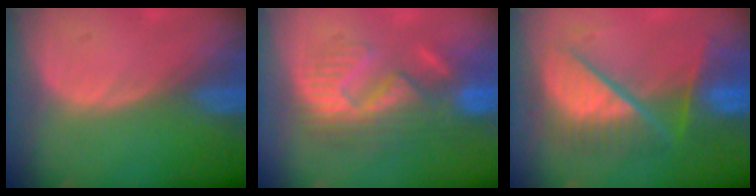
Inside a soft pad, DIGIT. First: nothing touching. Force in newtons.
{"total": 9.2, "press": 9.1, "slide": 1.7}
{"total": 10.4, "press": 10.3, "slide": 1.3}